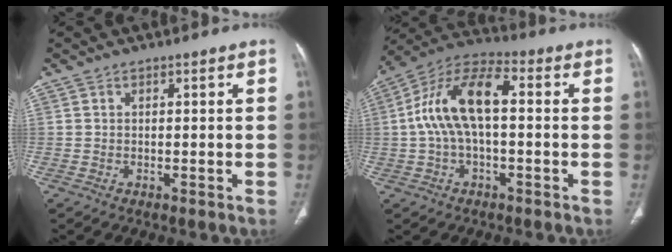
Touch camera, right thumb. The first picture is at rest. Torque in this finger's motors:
{"motor_torque": [1.43, 1.95, 0.88, -0.40, 0.17]}